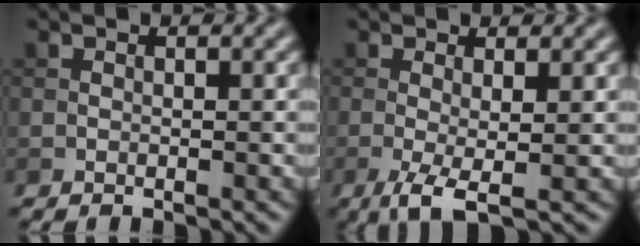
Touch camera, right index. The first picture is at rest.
{"total": 3.3, "force": [-0.9, 0.6, 3.1], "torque": [-0.065, -0.009, -0.016]}